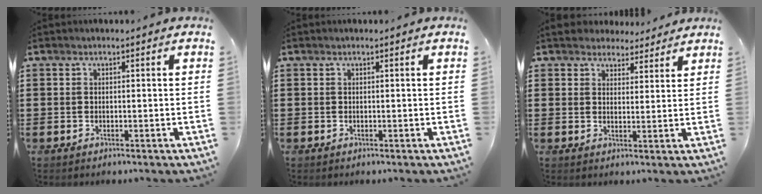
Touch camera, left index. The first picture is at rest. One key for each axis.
{"total": 0.0}
{"total": 4.0, "fx": 3.6, "fy": 1.6, "fz": 0.1, "tx": -0.016, "ty": -0.001, "tz": 0.070}